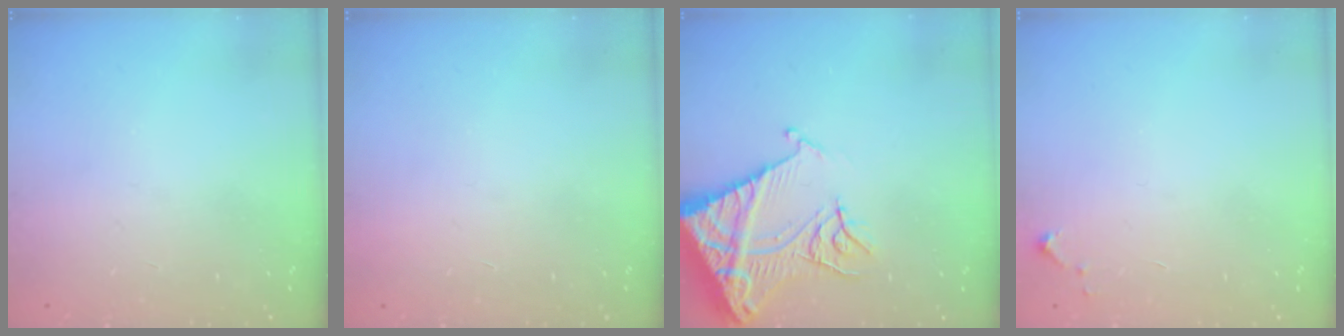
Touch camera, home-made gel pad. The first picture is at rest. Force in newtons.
{"total": 1.6, "press": 1.6, "slide": 0.1}
{"total": 15.7, "press": 15.6, "slide": 1.7}
{"total": 3.5, "press": 3.5, "slide": 0.3}